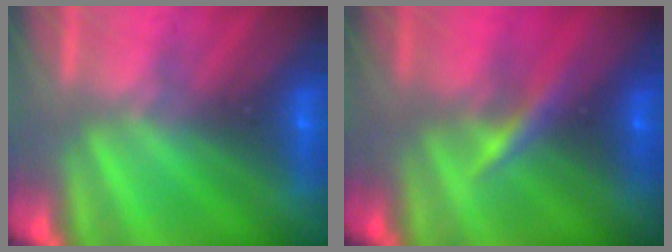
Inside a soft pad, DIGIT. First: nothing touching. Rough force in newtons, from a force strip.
{"total": 2.9}